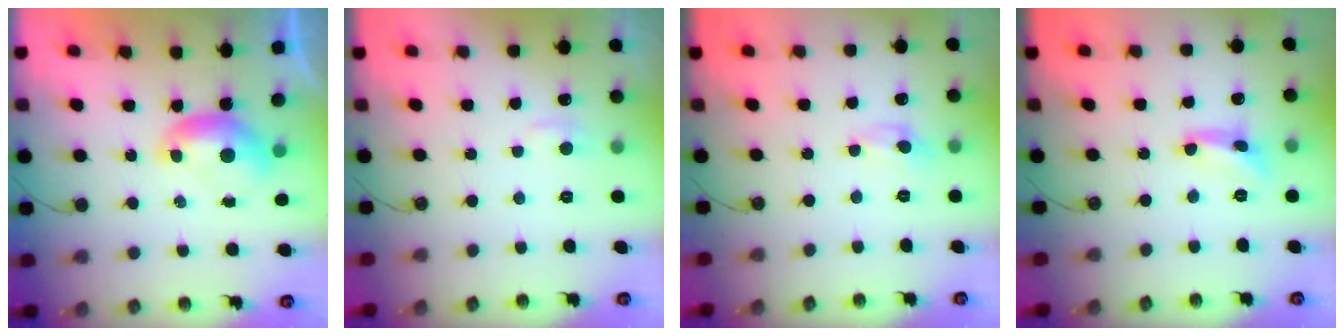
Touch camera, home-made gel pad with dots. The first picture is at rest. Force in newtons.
{"total": 1.7, "press": 1.5, "slide": 0.7}
{"total": 0.0}
{"total": 2.5, "press": 2.5, "slide": 0.2}